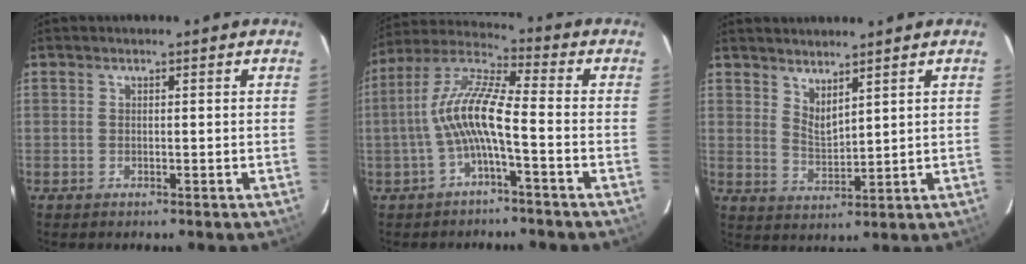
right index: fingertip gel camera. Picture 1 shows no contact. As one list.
[{"total": 9.9, "force": [-2.5, 1.2, 9.5], "torque": [-0.206, 0.016, -0.049]}, {"total": 4.3, "force": [3.6, 0.9, 2.2], "torque": [-0.037, -0.010, 0.065]}]